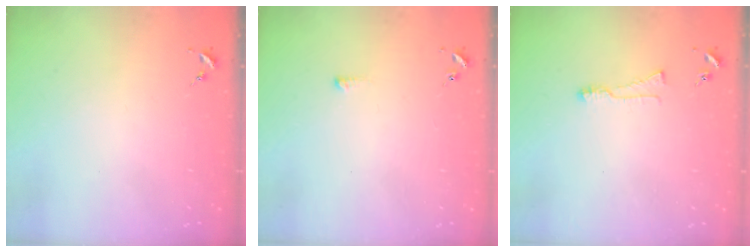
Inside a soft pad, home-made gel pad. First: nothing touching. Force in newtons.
{"total": 3.4, "press": 3.4, "slide": 0.6}
{"total": 5.5, "press": 5.4, "slide": 0.6}